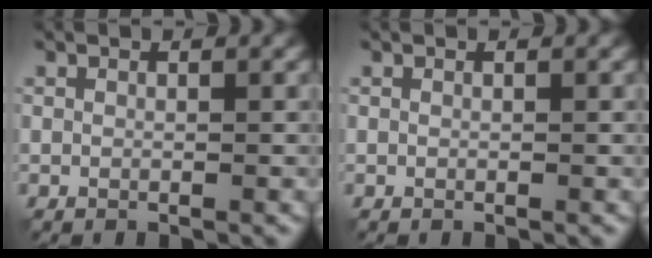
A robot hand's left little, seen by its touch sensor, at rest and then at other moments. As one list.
[{"total": 0.0}]